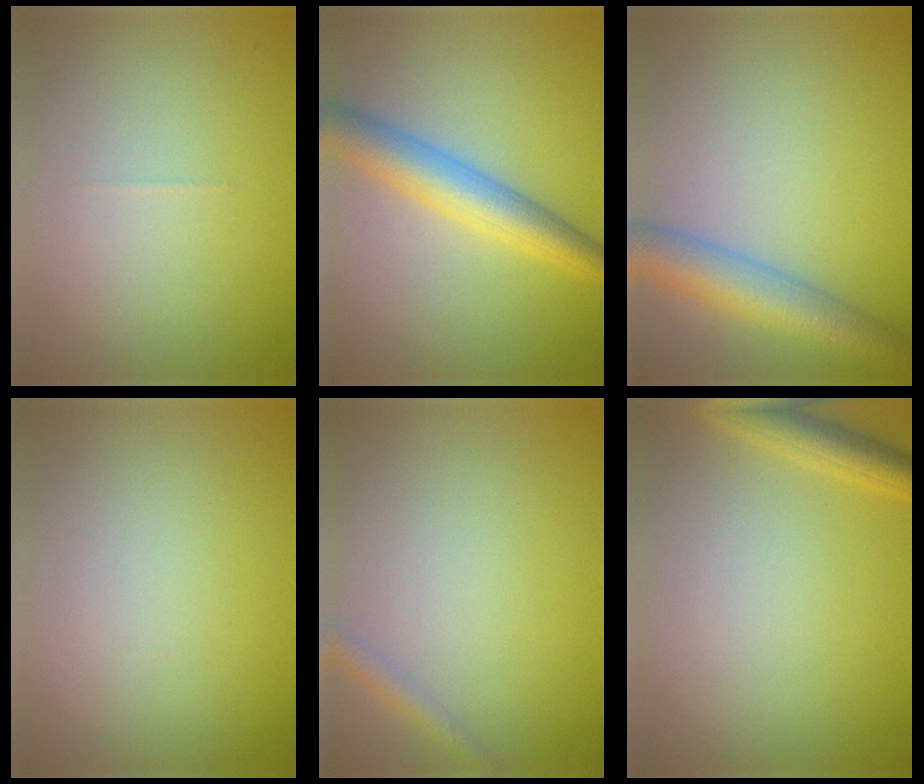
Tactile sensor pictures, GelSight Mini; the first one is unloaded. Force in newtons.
{"total": 5.4, "press": 5.4, "slide": 0.0}
{"total": 5.9, "press": 5.9, "slide": 0.2}
{"total": 0.0}
{"total": 1.4, "press": 1.4, "slide": 0.1}
{"total": 3.0, "press": 2.9, "slide": 0.2}